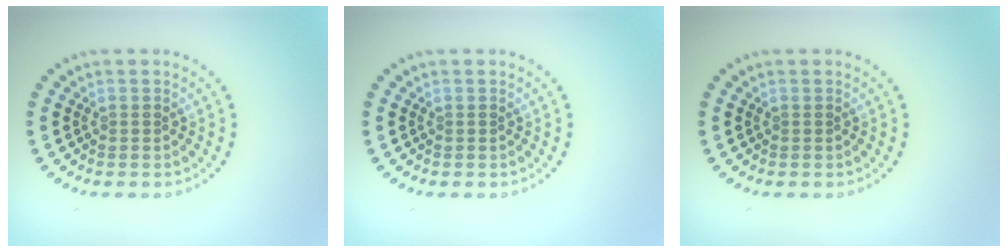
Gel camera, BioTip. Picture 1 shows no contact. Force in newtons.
{"total": 0.0}
{"total": 0.0}